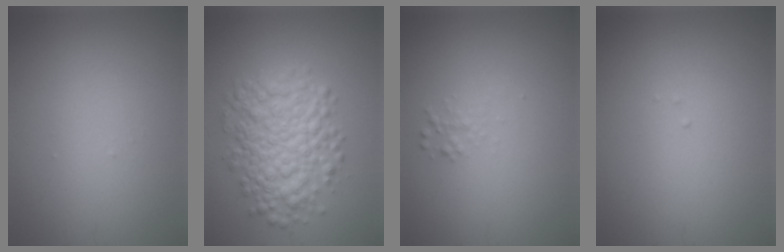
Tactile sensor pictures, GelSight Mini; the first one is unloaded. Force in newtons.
{"total": 6.4, "press": 6.4, "slide": 0.1}
{"total": 0.9, "press": 0.9, "slide": 0.1}
{"total": 0.0}